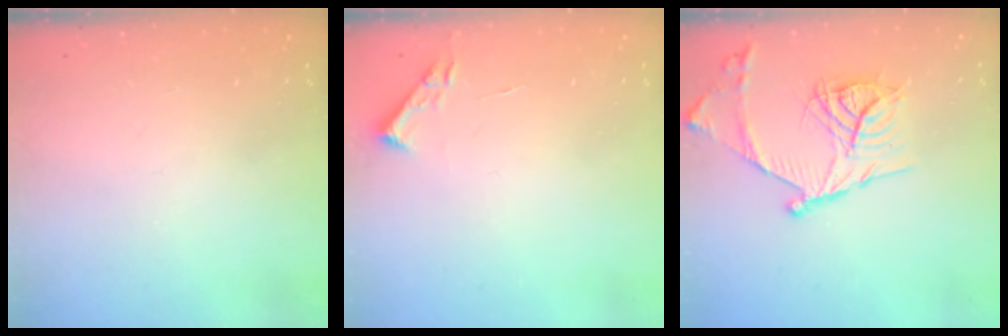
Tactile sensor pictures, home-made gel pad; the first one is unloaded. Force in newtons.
{"total": 2.7, "press": 2.7, "slide": 0.4}
{"total": 18.4, "press": 18.4, "slide": 1.3}